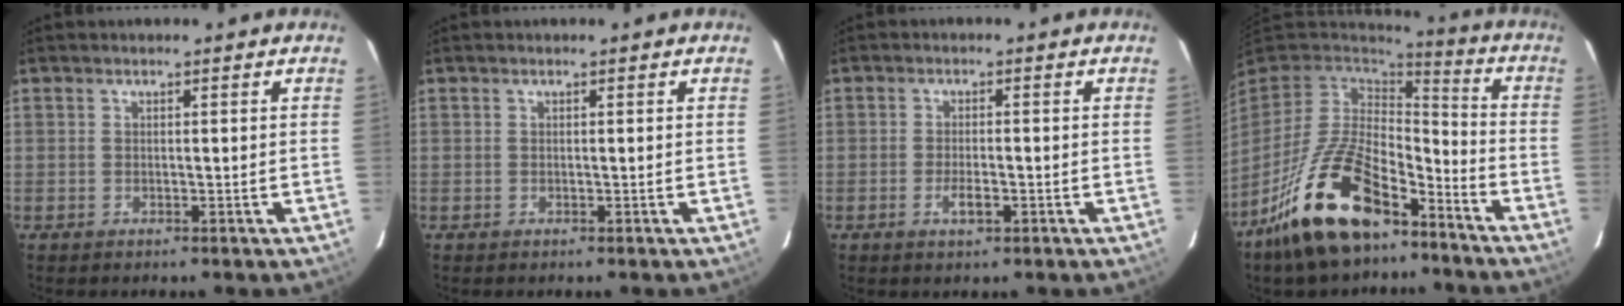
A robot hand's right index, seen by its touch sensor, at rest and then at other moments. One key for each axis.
{"total": 0.0}
{"total": 3.0, "fx": -1.3, "fy": 1.0, "fz": 2.6, "tx": -0.053, "ty": -0.005, "tz": -0.023}
{"total": 20.0, "fx": -12.9, "fy": 8.6, "fz": 12.7, "tx": -0.261, "ty": -0.013, "tz": -0.227}